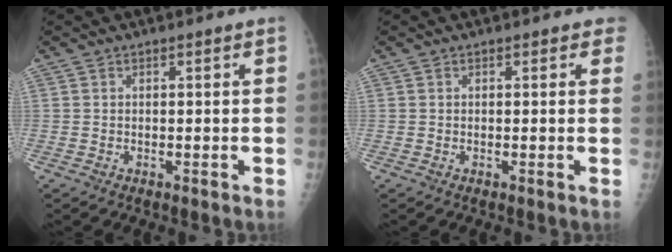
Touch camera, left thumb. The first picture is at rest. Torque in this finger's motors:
{"motor_torque": [1.66, 0.84, 0.67, -0.07, 0.11]}